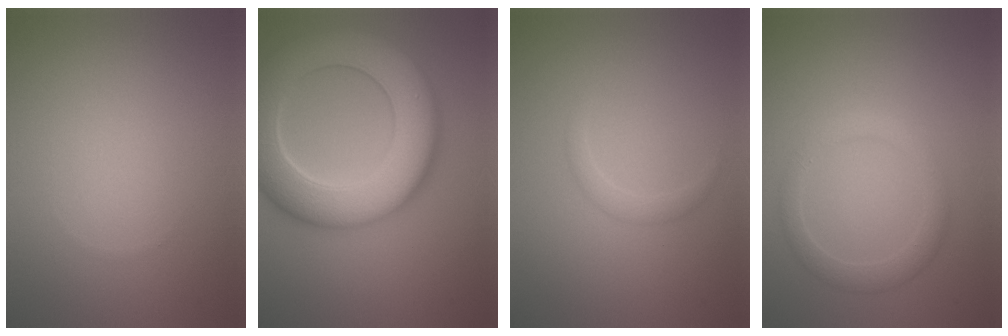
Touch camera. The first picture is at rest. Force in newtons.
{"total": 11.0, "press": 11.0, "slide": 0.7}
{"total": 1.1, "press": 1.1, "slide": 0.1}
{"total": 2.3, "press": 2.3, "slide": 0.1}